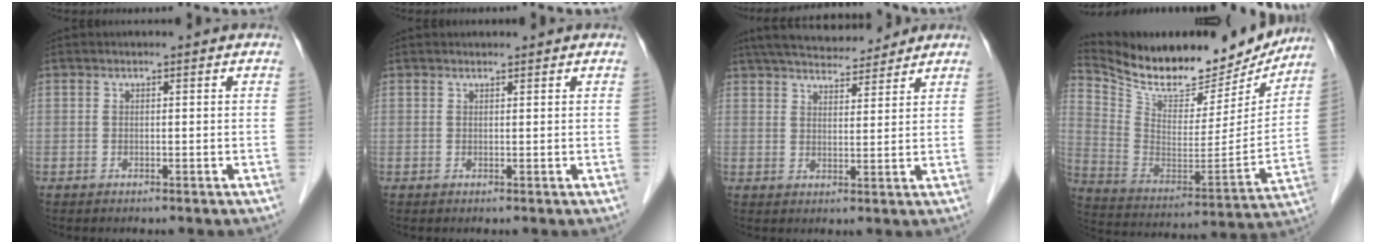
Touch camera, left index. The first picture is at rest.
{"total": 0.9, "force": [0.8, 0.2, 0.2], "torque": [-0.008, 0.007, 0.015]}
{"total": 13.1, "force": [11.7, 2.7, 5.4], "torque": [-0.085, 0.026, 0.177]}
{"total": 22.7, "force": [20.3, 6.4, 7.9], "torque": [-0.151, -0.024, 0.318]}